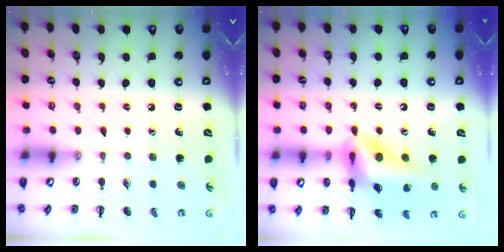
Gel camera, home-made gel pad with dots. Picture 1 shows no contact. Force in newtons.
{"total": 17.4, "press": 17.1, "slide": 2.9}